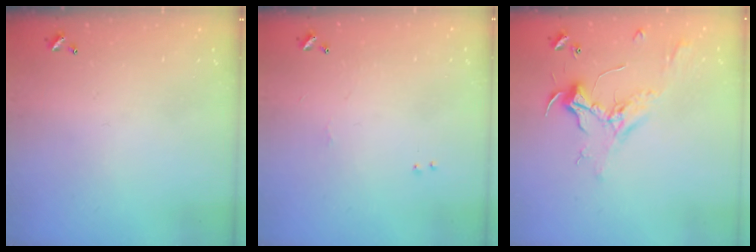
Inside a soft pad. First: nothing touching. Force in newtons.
{"total": 1.8, "press": 1.8, "slide": 0.6}
{"total": 2.4, "press": 2.3, "slide": 0.8}